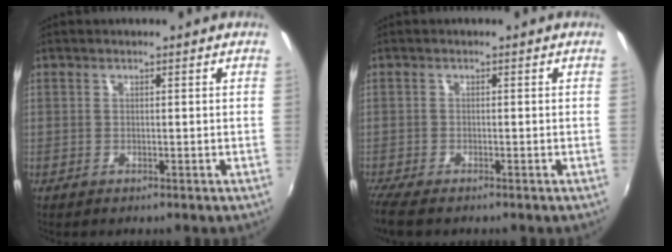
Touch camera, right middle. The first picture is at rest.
{"total": 4.5, "force": [-3.7, 0.9, 2.4], "torque": [-0.062, -0.024, -0.073]}